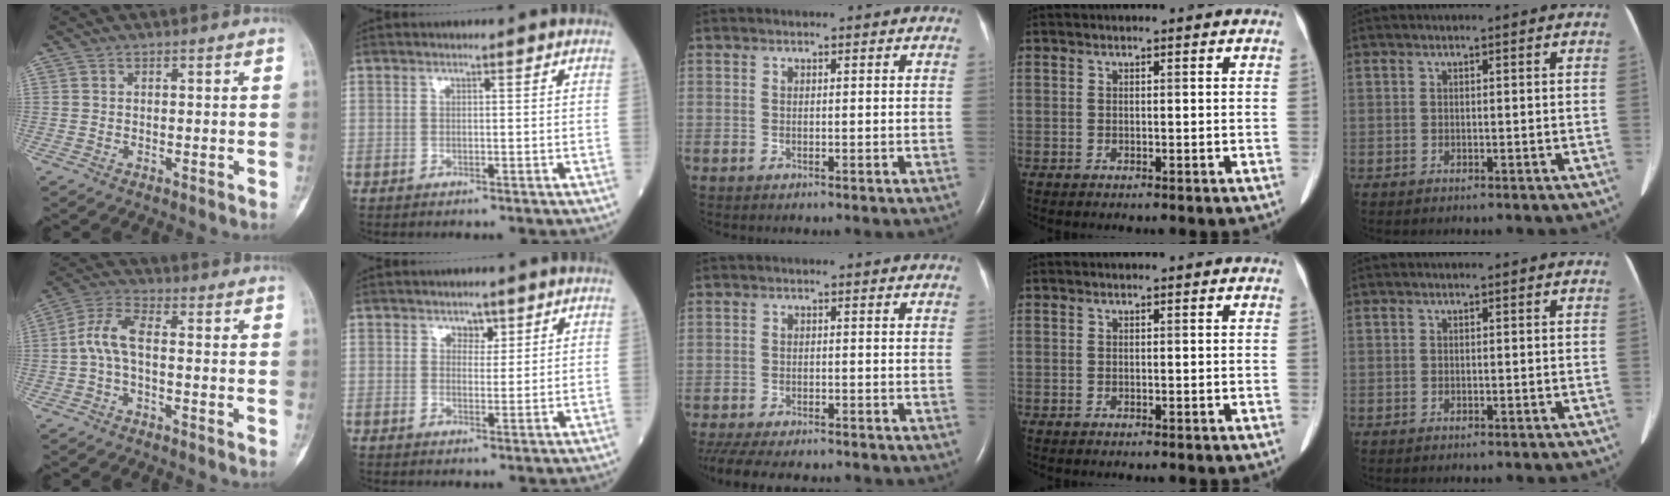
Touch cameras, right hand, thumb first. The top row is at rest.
{"thumb": {"total": 6.5, "force": [-0.7, 2.7, 5.9], "torque": [-0.129, 0.025, -0.023]}, "index": {"total": 2.1, "force": [1.3, 1.4, 1.0], "torque": [-0.007, -0.001, 0.018]}, "middle": {"total": 14.3, "force": [-12.2, 3.7, 6.3], "torque": [-0.144, -0.019, -0.167]}}